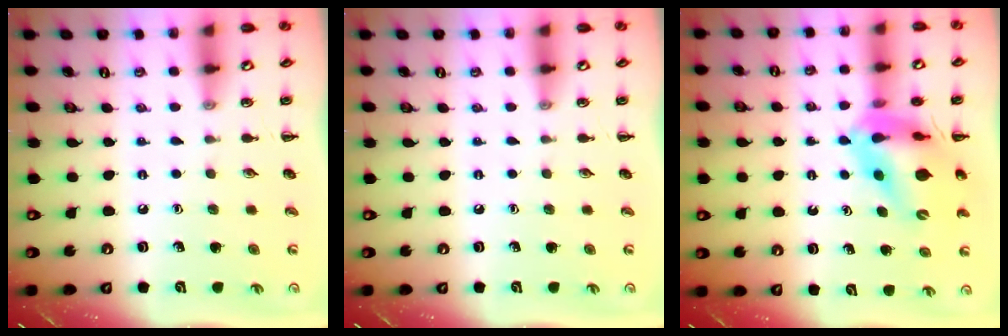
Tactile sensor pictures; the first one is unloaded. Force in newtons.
{"total": 0.0}
{"total": 13.3, "press": 12.6, "slide": 4.0}